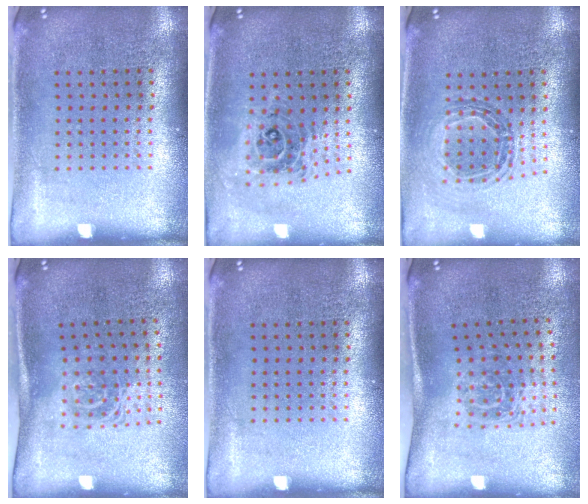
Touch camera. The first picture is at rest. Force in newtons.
{"total": 0.9, "press": 0.8, "slide": 0.2}
{"total": 0.8, "press": 0.8, "slide": 0.1}
{"total": 1.5, "press": 1.1, "slide": 1.0}
{"total": 0.0}
{"total": 1.7, "press": 1.2, "slide": 1.2}